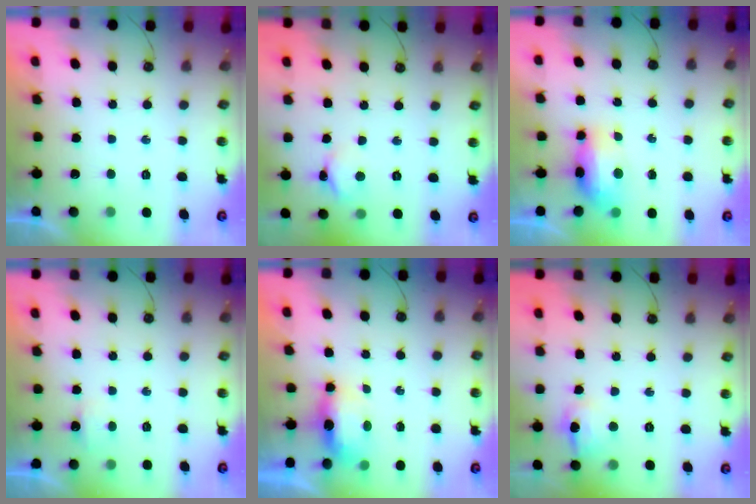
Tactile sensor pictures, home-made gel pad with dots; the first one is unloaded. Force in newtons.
{"total": 3.6, "press": 3.6, "slide": 0.2}
{"total": 10.1, "press": 9.1, "slide": 4.4}
{"total": 2.6, "press": 2.6, "slide": 0.4}
{"total": 10.7, "press": 7.2, "slide": 7.9}
{"total": 10.5, "press": 10.5, "slide": 1.0}